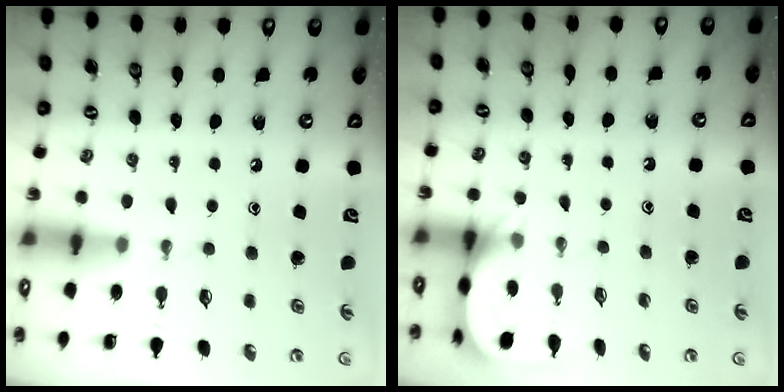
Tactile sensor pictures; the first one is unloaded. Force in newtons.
{"total": 4.1, "press": 4.0, "slide": 0.4}